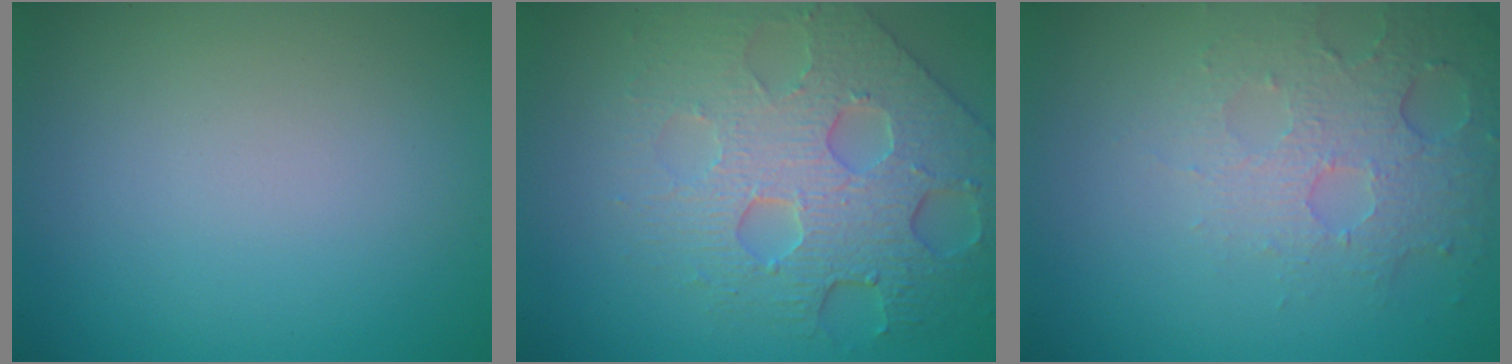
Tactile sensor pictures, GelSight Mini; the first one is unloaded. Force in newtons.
{"total": 7.4, "press": 5.6, "slide": 4.9}
{"total": 4.7, "press": 3.1, "slide": 3.5}